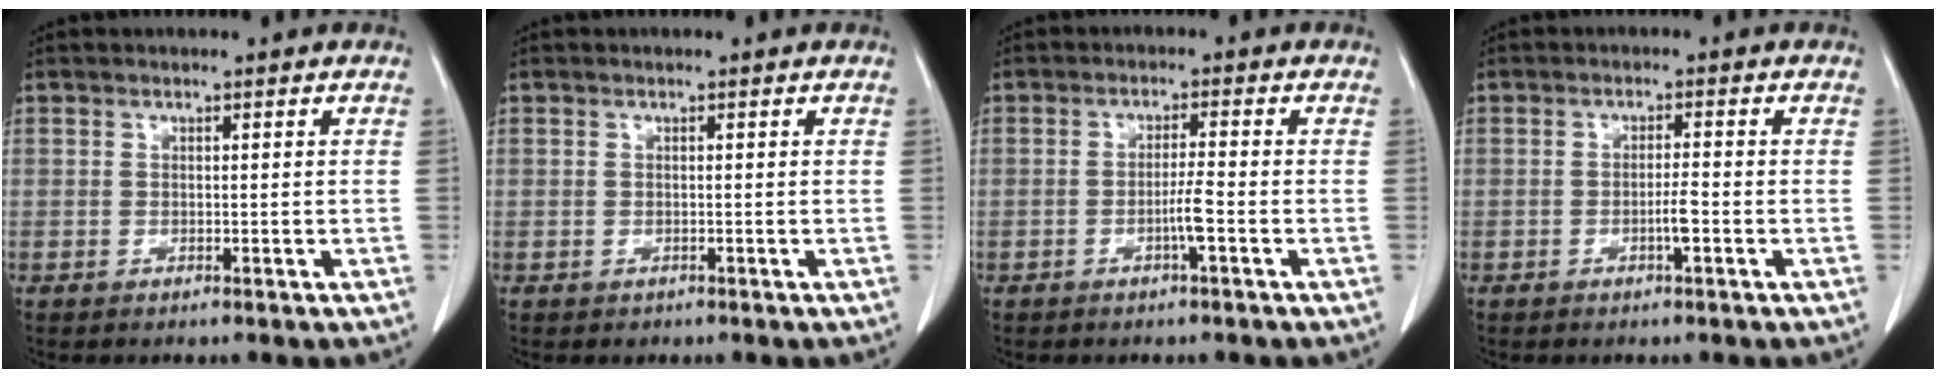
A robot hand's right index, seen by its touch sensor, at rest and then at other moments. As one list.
[{"total": 0.7, "force": [-0.3, 0.6, 0.0], "torque": [0.000, 0.005, -0.005]}, {"total": 3.0, "force": [-1.2, -0.4, 2.7], "torque": [-0.048, -0.002, -0.023]}, {"total": 2.6, "force": [-1.0, -0.2, 2.3], "torque": [-0.042, -0.001, -0.019]}]